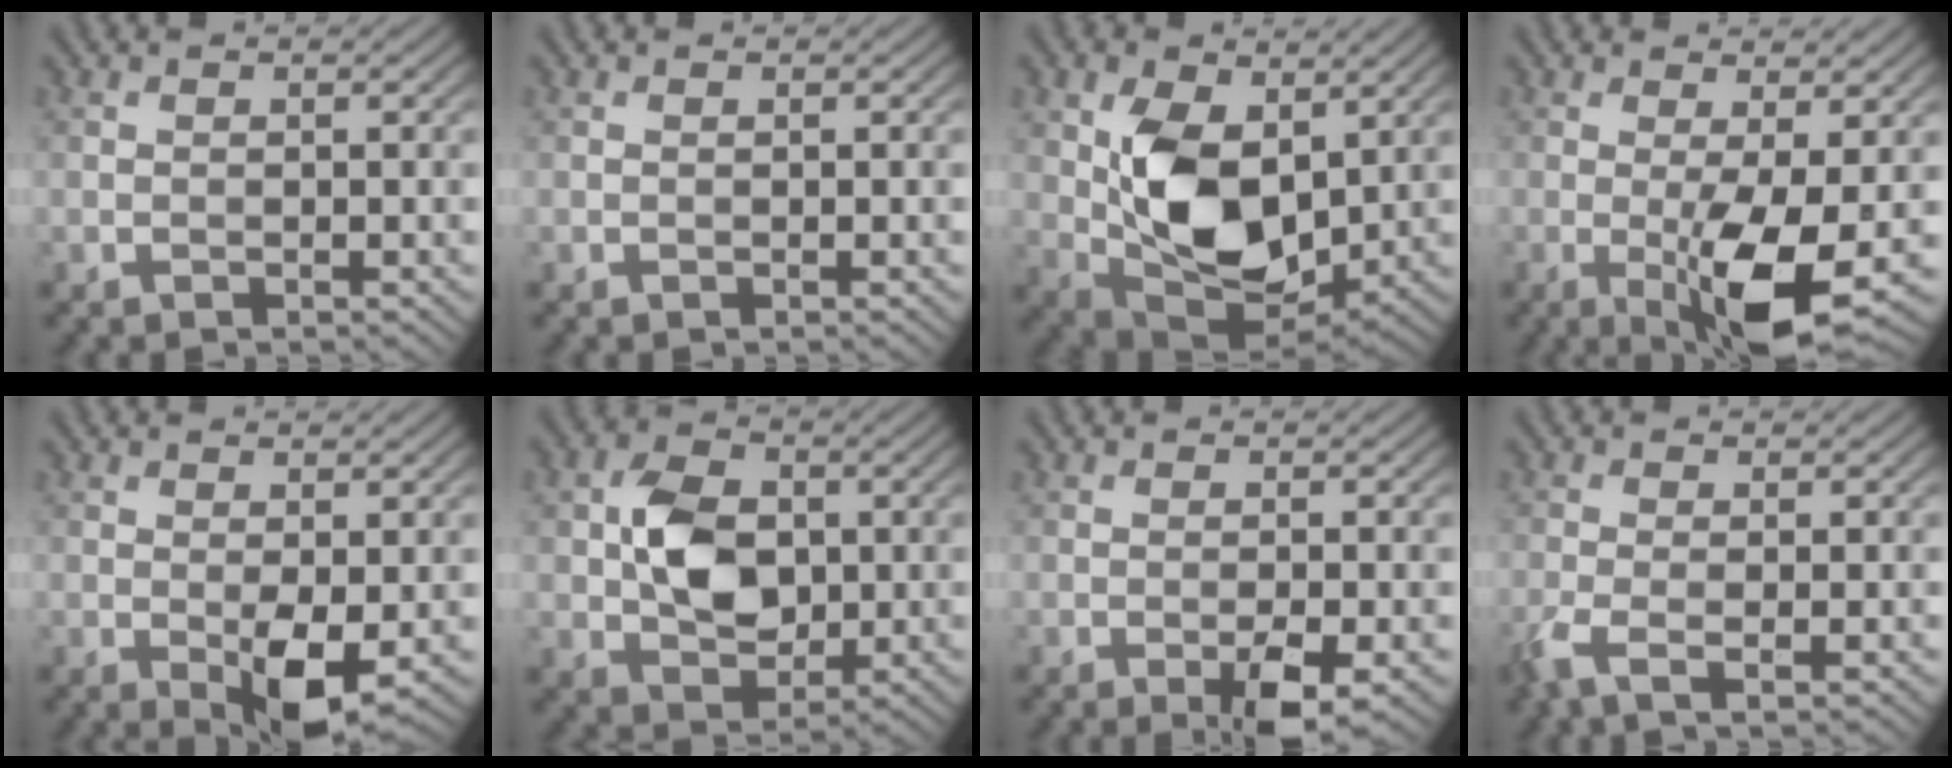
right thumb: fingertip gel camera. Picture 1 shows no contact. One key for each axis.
{"total": 0.0}
{"total": 11.3, "fx": 1.8, "fy": 7.1, "fz": 8.6, "tx": -0.184, "ty": -0.011, "tz": 0.038}
{"total": 7.7, "fx": -1.7, "fy": 1.6, "fz": 7.3, "tx": -0.129, "ty": -0.002, "tz": -0.028}
{"total": 4.3, "fx": -0.7, "fy": 1.7, "fz": 3.9, "tx": -0.068, "ty": -0.004, "tz": -0.009}
{"total": 7.0, "fx": 0.5, "fy": 5.1, "fz": 4.8, "tx": -0.091, "ty": 0.002, "tz": 0.009}
{"total": 3.7, "fx": -1.8, "fy": 0.8, "fz": 3.2, "tx": -0.054, "ty": 0.001, "tz": -0.029}
{"total": 2.9, "fx": -1.4, "fy": 0.6, "fz": 2.5, "tx": -0.066, "ty": -0.003, "tz": -0.040}